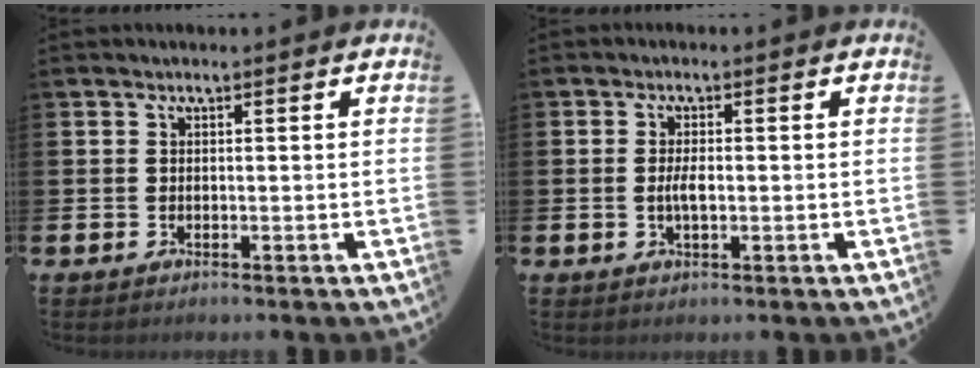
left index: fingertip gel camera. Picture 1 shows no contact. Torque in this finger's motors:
{"motor_torque": [0.54, 0.32, 0.08, 0.10]}